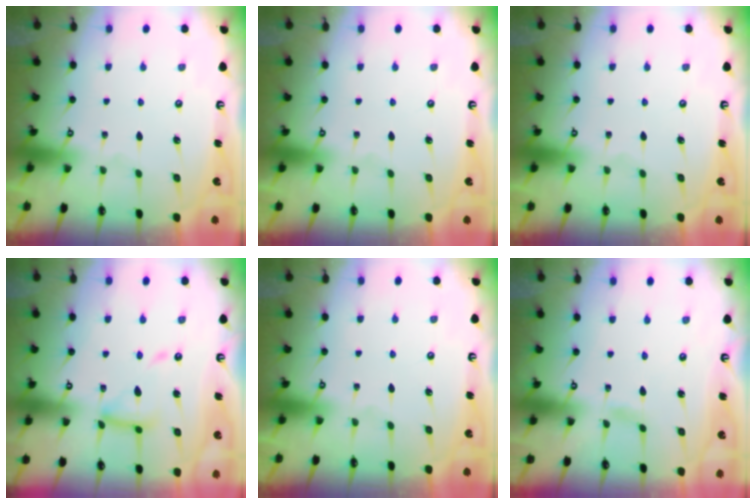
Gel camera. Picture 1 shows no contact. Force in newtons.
{"total": 0.0}
{"total": 0.0}
{"total": 12.9, "press": 12.8, "slide": 1.2}
{"total": 0.0}
{"total": 2.7, "press": 2.7, "slide": 0.4}